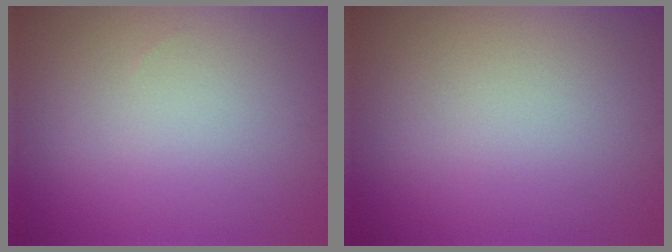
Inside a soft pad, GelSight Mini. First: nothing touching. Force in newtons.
{"total": 0.0}